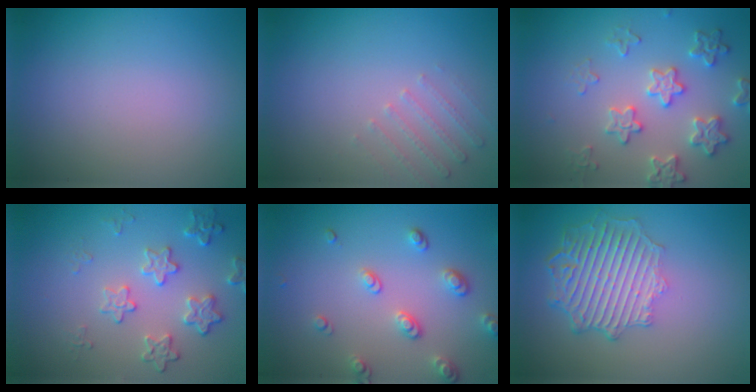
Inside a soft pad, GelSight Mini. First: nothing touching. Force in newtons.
{"total": 1.6, "press": 1.6, "slide": 0.4}
{"total": 3.5, "press": 3.5, "slide": 0.5}
{"total": 2.9, "press": 2.3, "slide": 1.8}
{"total": 2.6, "press": 2.4, "slide": 0.9}
{"total": 6.0, "press": 4.6, "slide": 3.9}